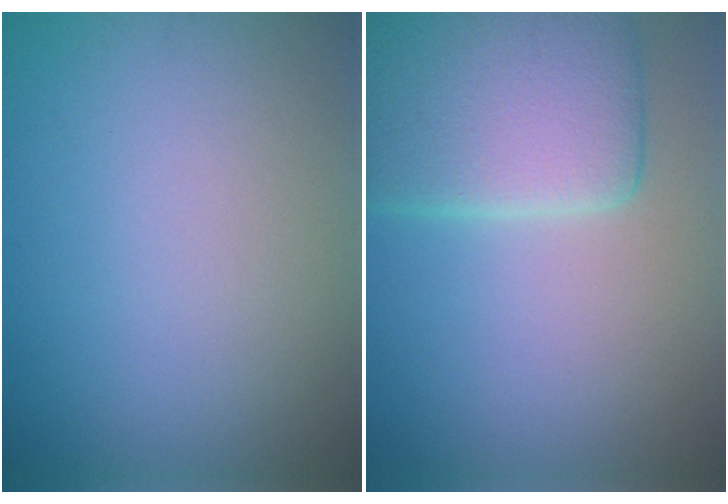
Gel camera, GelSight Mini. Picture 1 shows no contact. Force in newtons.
{"total": 7.3, "press": 7.3, "slide": 0.4}